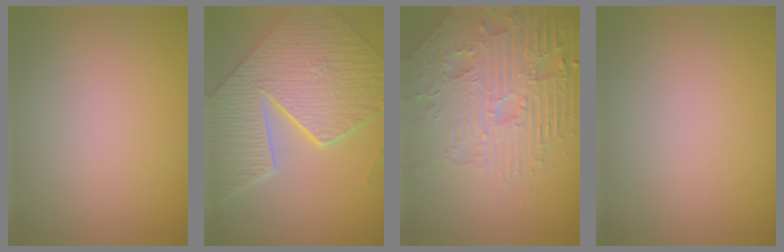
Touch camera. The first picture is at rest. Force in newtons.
{"total": 9.7, "press": 6.8, "slide": 7.0}
{"total": 7.8, "press": 5.8, "slide": 5.3}
{"total": 0.0}